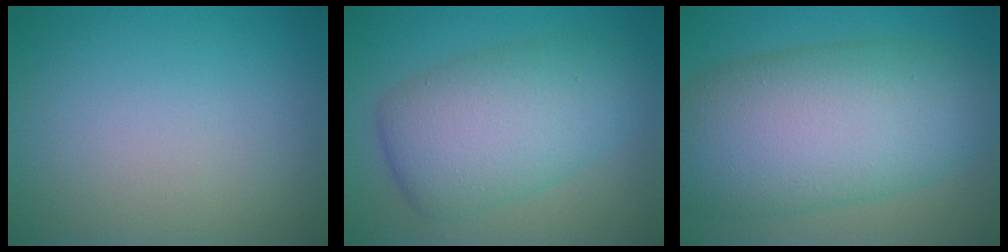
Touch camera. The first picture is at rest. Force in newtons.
{"total": 7.7, "press": 7.7, "slide": 0.1}
{"total": 12.2, "press": 12.2, "slide": 0.5}